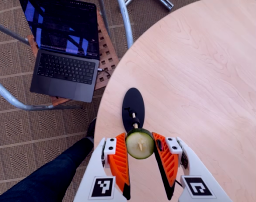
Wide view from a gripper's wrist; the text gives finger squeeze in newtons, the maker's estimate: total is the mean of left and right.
{"total": 8.3, "left": 7.7, "right": 8.9}